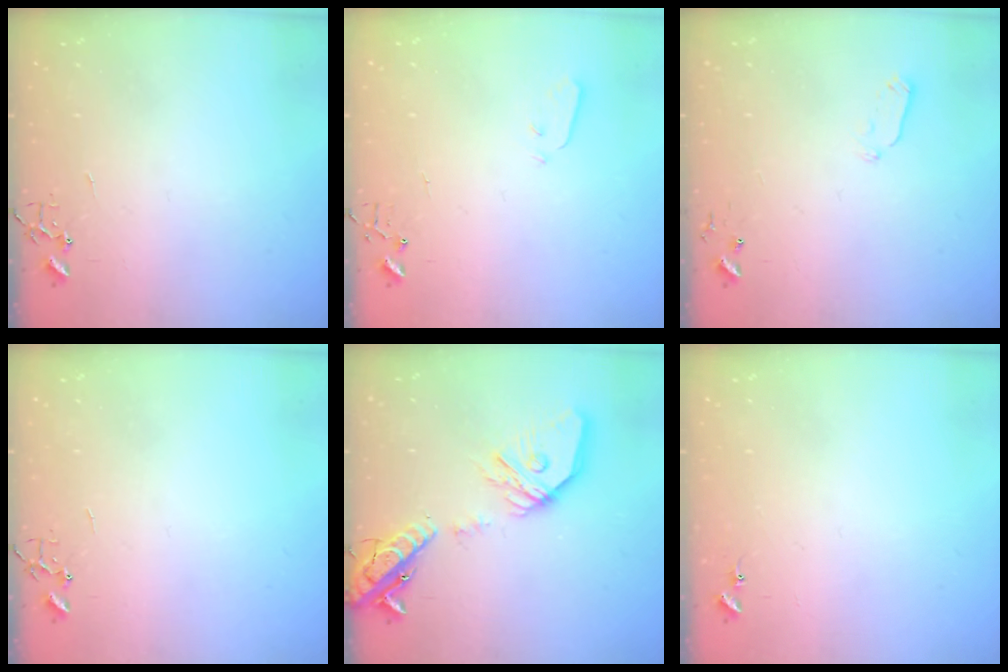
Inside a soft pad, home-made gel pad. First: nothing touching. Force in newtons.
{"total": 3.2, "press": 3.2, "slide": 0.1}
{"total": 4.6, "press": 4.5, "slide": 0.9}
{"total": 0.0}
{"total": 21.4, "press": 21.2, "slide": 3.5}
{"total": 6.8, "press": 6.7, "slide": 0.5}